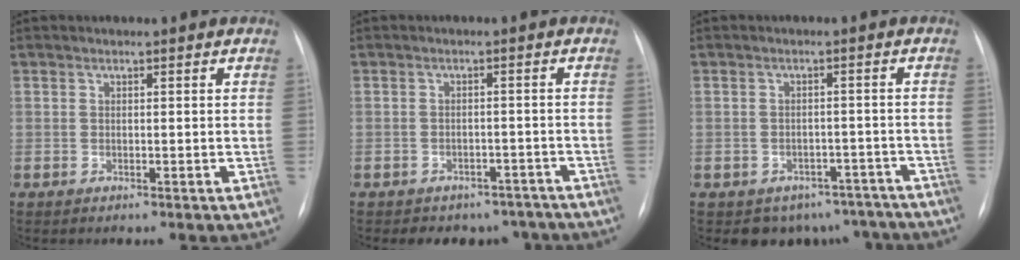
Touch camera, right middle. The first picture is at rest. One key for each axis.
{"total": 7.8, "fx": -6.5, "fy": 4.2, "fz": 0.9, "tx": 0.003, "ty": 0.017, "tz": -0.071}
{"total": 8.7, "fx": -7.0, "fy": 5.2, "fz": 0.7, "tx": 0.013, "ty": 0.027, "tz": -0.078}